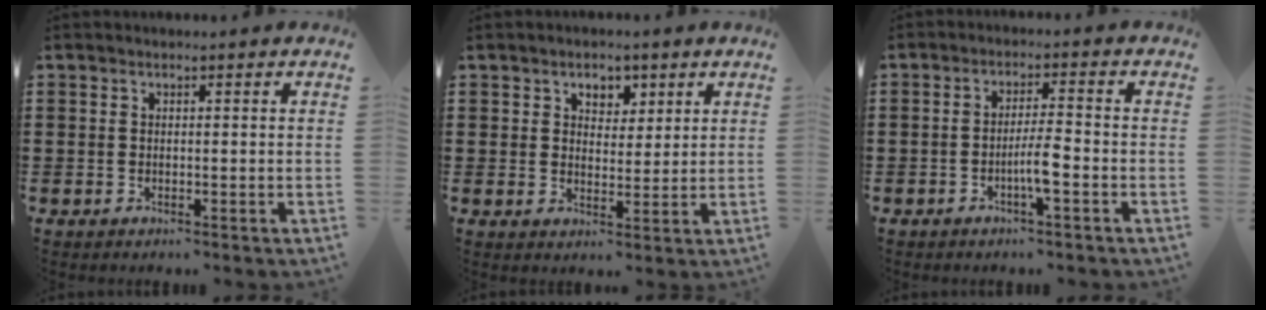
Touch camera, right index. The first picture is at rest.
{"total": 3.4, "force": [2.0, 2.5, 1.2], "torque": [-0.029, 0.008, 0.033]}
{"total": 4.4, "force": [-1.7, 0.3, 4.0], "torque": [-0.076, -0.004, -0.034]}